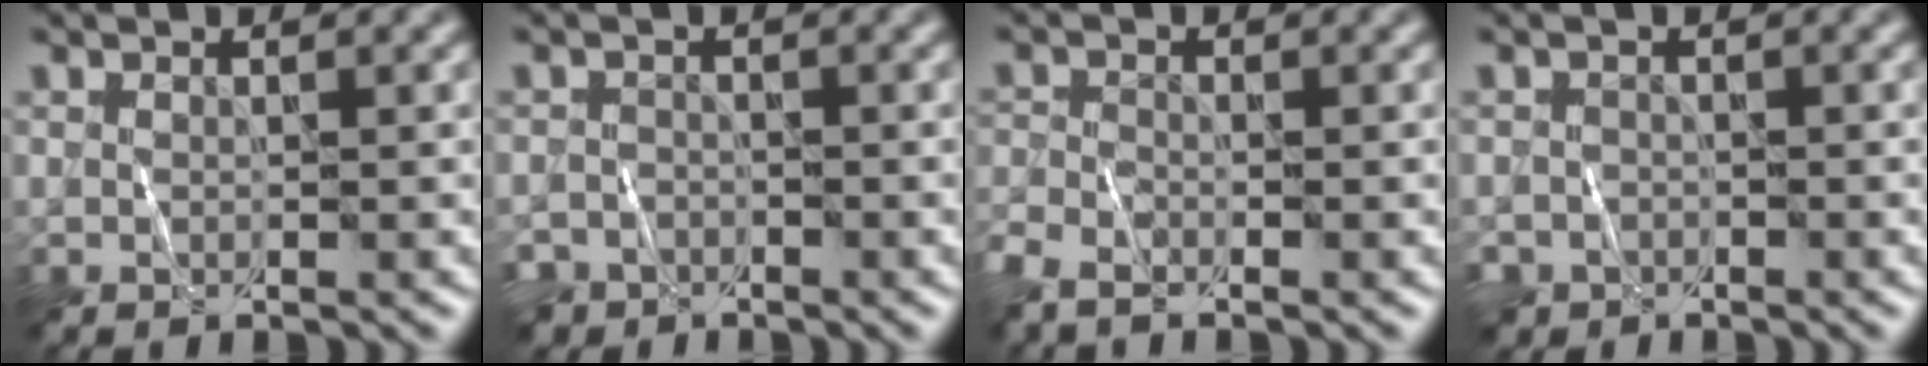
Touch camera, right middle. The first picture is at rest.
{"total": 2.8, "force": [-2.4, 1.6, 0.0], "torque": [0.014, 0.002, -0.043]}
{"total": 3.0, "force": [-2.3, 1.2, 1.5], "torque": [-0.035, -0.009, -0.060]}
{"total": 2.3, "force": [-1.7, 1.4, -0.1], "torque": [0.015, 0.003, -0.031]}